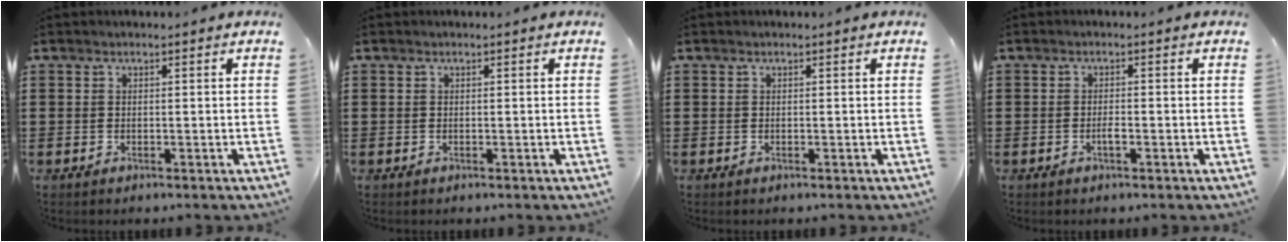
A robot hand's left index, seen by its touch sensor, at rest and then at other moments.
{"total": 0.0}
{"total": 0.0}
{"total": 1.5, "force": [-0.7, 0.4, 1.3], "torque": [-0.026, 0.001, -0.012]}